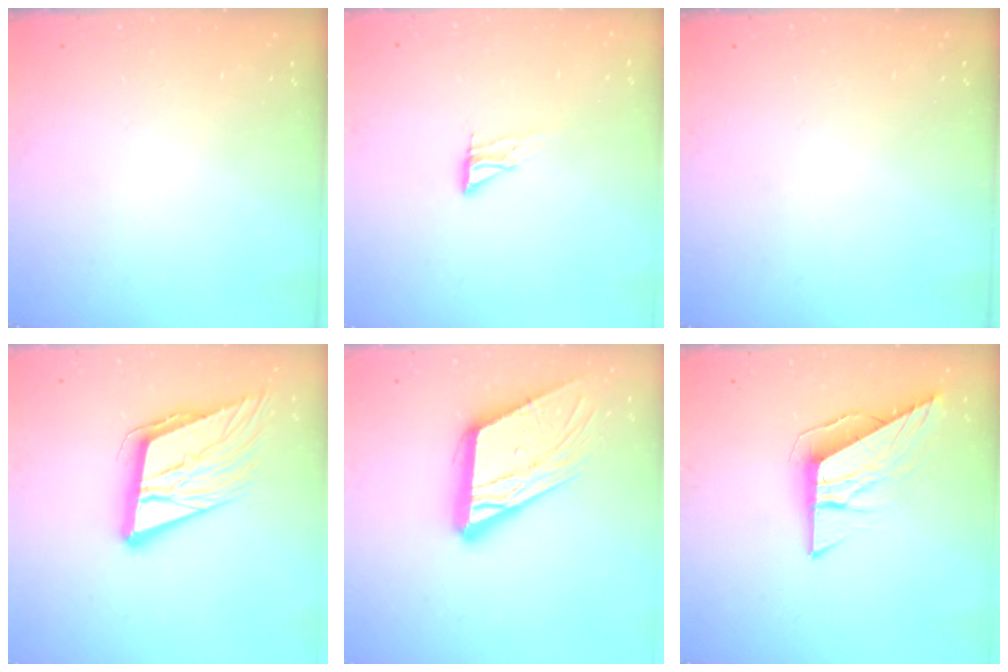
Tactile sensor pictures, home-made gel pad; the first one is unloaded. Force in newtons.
{"total": 6.3, "press": 6.3, "slide": 0.6}
{"total": 0.0}
{"total": 15.0, "press": 14.6, "slide": 3.5}
{"total": 15.7, "press": 15.6, "slide": 1.8}
{"total": 8.7, "press": 8.7, "slide": 0.7}